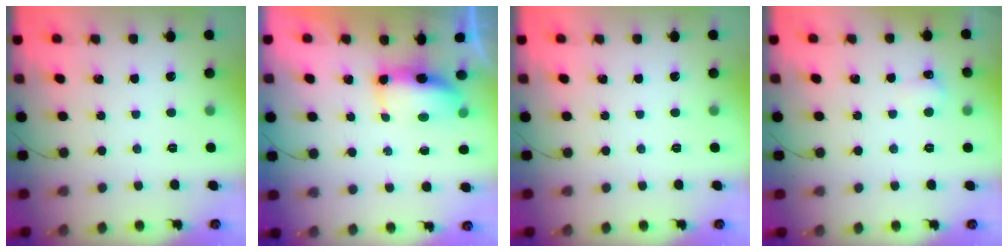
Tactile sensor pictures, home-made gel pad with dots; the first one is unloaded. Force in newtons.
{"total": 6.7, "press": 6.7, "slide": 0.5}
{"total": 0.0}
{"total": 3.5, "press": 3.3, "slide": 1.0}